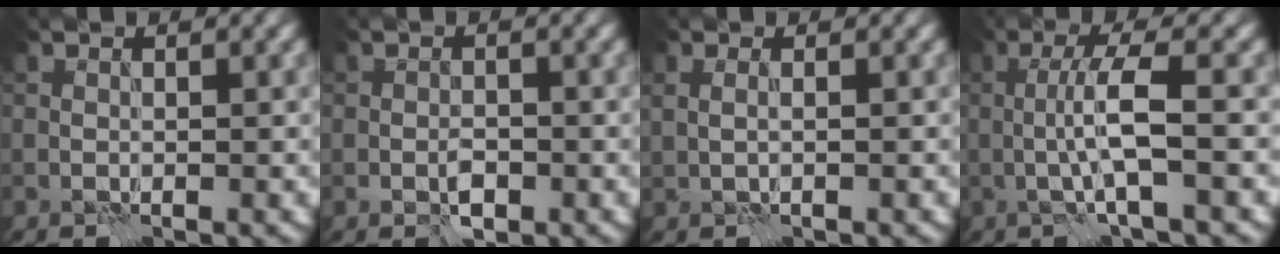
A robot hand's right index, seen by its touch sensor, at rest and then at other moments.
{"total": 1.9, "force": [-0.8, 1.1, 1.4], "torque": [-0.026, 0.000, -0.014]}
{"total": 1.1, "force": [0.7, 0.4, 0.8], "torque": [-0.010, -0.002, 0.003]}
{"total": 4.0, "force": [-0.7, 0.2, 4.0], "torque": [-0.074, 0.012, -0.018]}